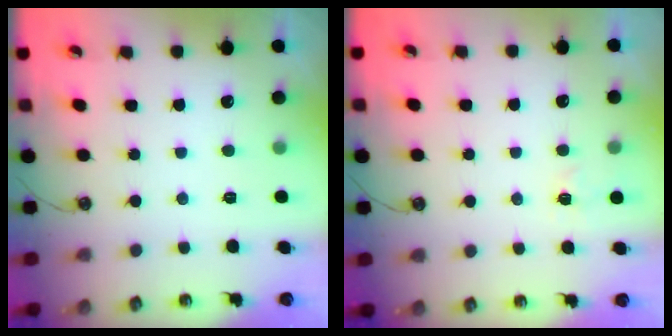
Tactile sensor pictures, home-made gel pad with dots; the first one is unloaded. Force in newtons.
{"total": 2.6, "press": 2.6, "slide": 0.4}